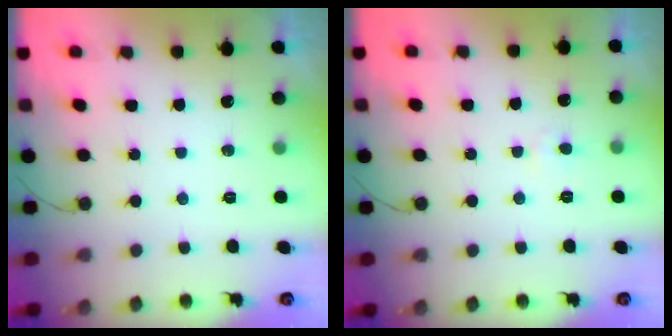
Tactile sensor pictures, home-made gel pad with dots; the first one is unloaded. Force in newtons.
{"total": 3.1, "press": 3.0, "slide": 0.3}